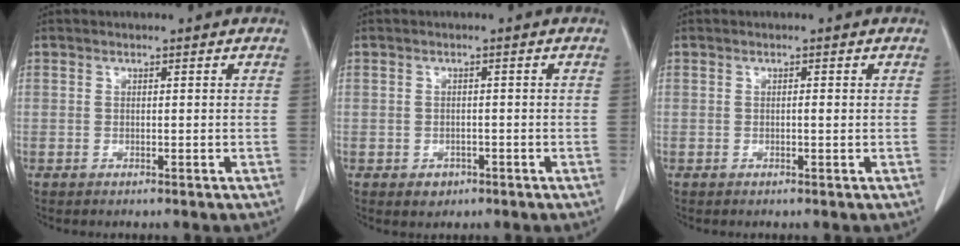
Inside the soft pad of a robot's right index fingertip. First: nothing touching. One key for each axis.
{"total": 2.0, "fx": -1.0, "fy": 1.6, "fz": 0.6, "tx": -0.005, "ty": 0.005, "tz": -0.009}
{"total": 0.5, "fx": -0.1, "fy": 0.1, "fz": 0.5, "tx": -0.009, "ty": 0.001, "tz": -0.002}